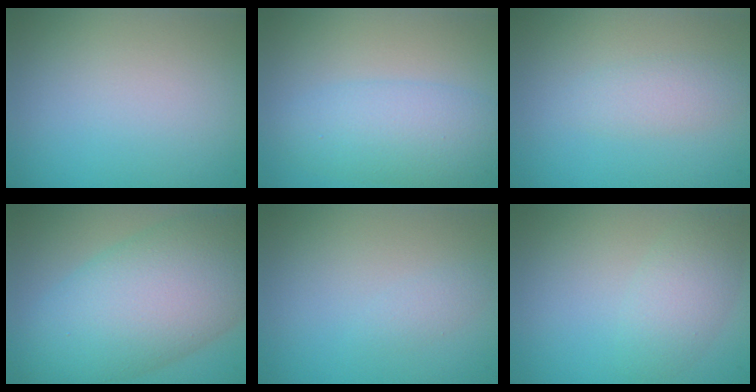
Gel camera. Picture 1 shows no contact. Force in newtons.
{"total": 5.2, "press": 5.2, "slide": 0.2}
{"total": 2.0, "press": 2.0, "slide": 0.1}
{"total": 11.9, "press": 11.9, "slide": 0.5}
{"total": 0.8, "press": 0.8, "slide": 0.0}
{"total": 3.0, "press": 3.0, "slide": 0.1}